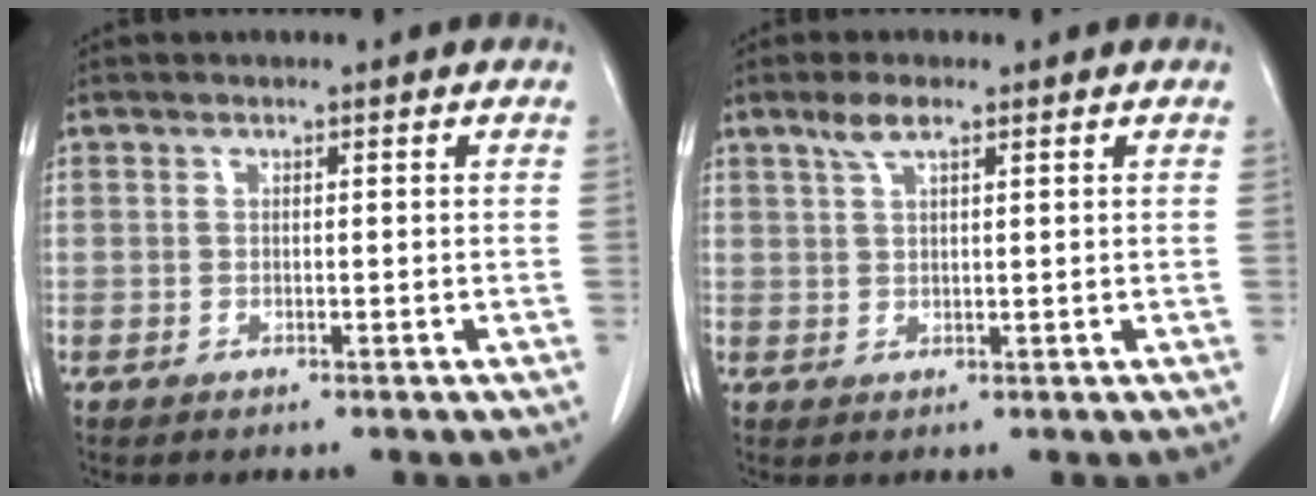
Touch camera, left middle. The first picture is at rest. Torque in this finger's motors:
{"motor_torque": [0.44, -0.34, 0.02, 0.02]}